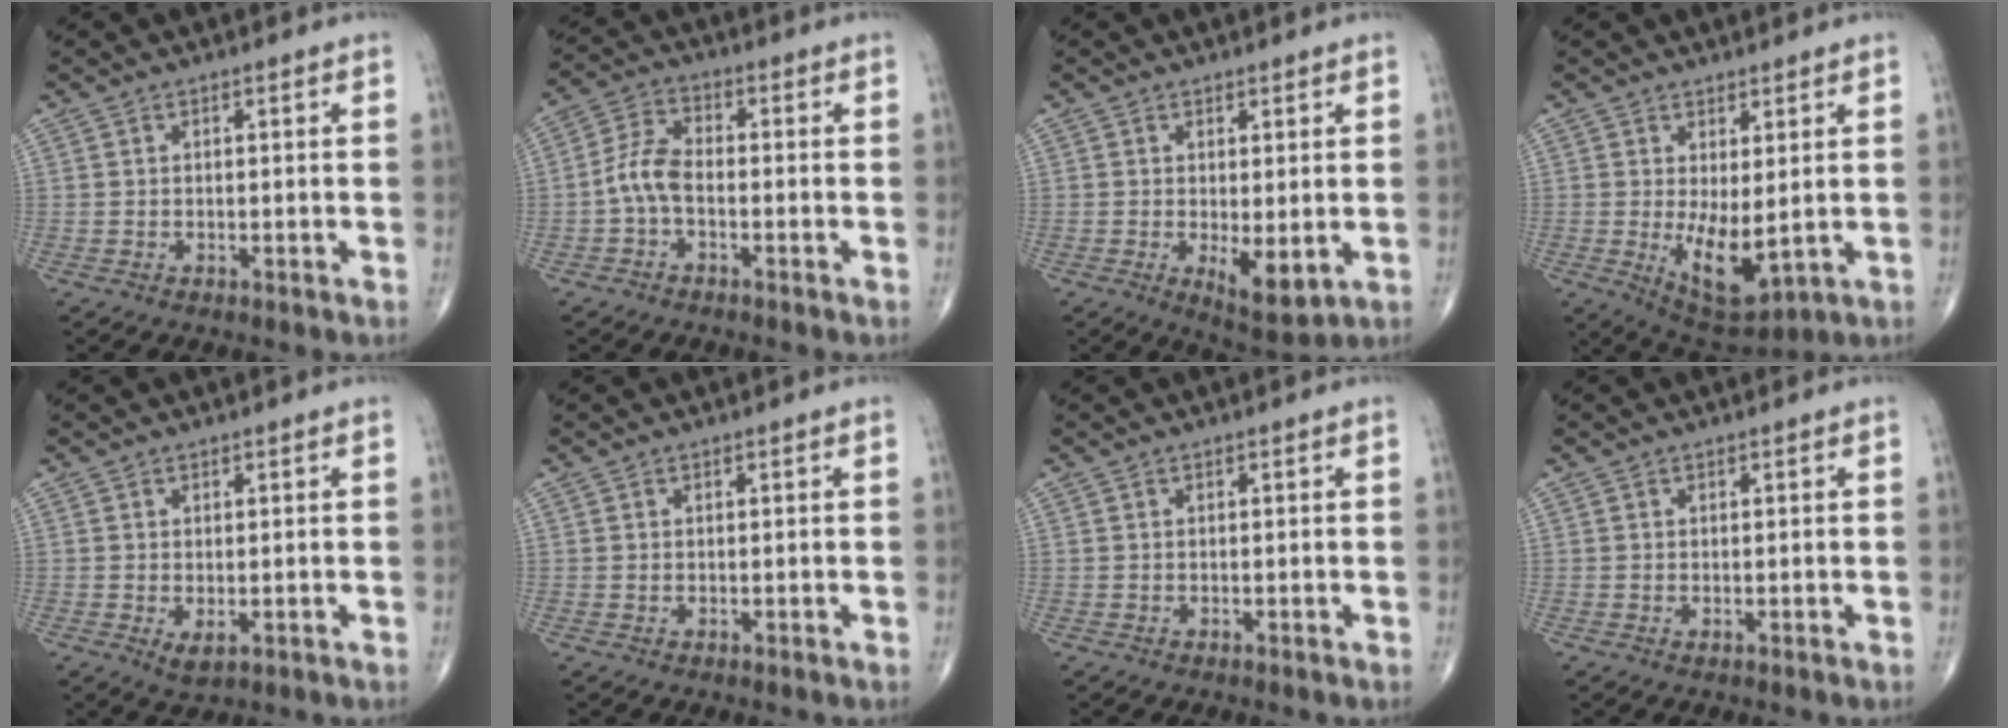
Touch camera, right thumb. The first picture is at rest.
{"total": 5.8, "force": [-1.6, 3.0, 4.7], "torque": [-0.098, 0.021, -0.040]}
{"total": 6.1, "force": [-0.8, 2.3, 5.5], "torque": [-0.082, -0.021, -0.003]}
{"total": 8.6, "force": [-0.3, 3.6, 7.8], "torque": [-0.119, -0.023, 0.016]}
{"total": 2.3, "force": [-0.4, 1.2, 1.9], "torque": [-0.030, -0.006, 0.001]}
{"total": 0.0}
{"total": 0.0}
{"total": 0.0}